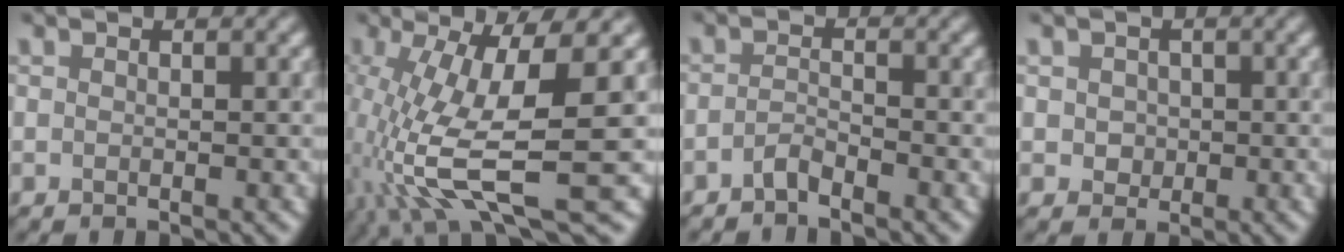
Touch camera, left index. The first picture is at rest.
{"total": 12.0, "force": [-2.3, 3.6, 11.2], "torque": [-0.228, -0.011, -0.031]}
{"total": 1.3, "force": [-1.2, 0.1, 0.5], "torque": [-0.010, 0.009, -0.028]}
{"total": 1.4, "force": [0.2, 1.4, 0.3], "torque": [0.009, 0.002, -0.001]}